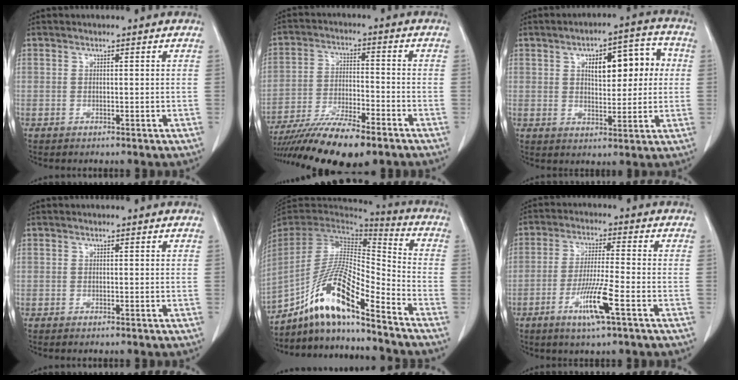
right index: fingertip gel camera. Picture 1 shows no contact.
{"total": 15.4, "force": [-12.0, 2.4, 9.4], "torque": [-0.171, -0.025, -0.203]}
{"total": 10.3, "force": [2.4, 4.2, 9.1], "torque": [-0.122, 0.031, 0.038]}
{"total": 0.0}
{"total": 16.0, "force": [-11.1, 1.6, 11.5], "torque": [-0.225, -0.001, -0.204]}
{"total": 8.3, "force": [-3.8, -0.2, 7.4], "torque": [-0.142, -0.014, -0.070]}